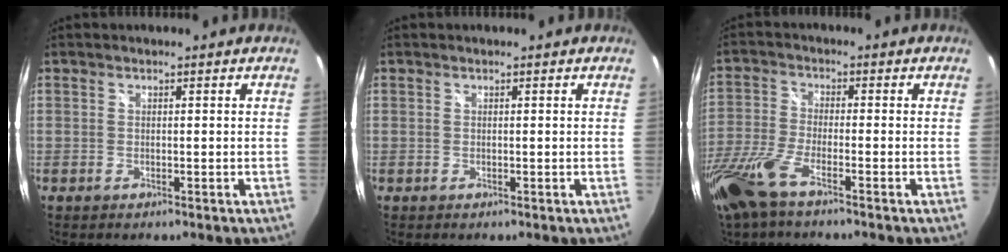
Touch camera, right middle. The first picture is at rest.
{"total": 0.0}
{"total": 10.1, "force": [-6.8, 2.4, 7.0], "torque": [-0.167, -0.031, -0.141]}